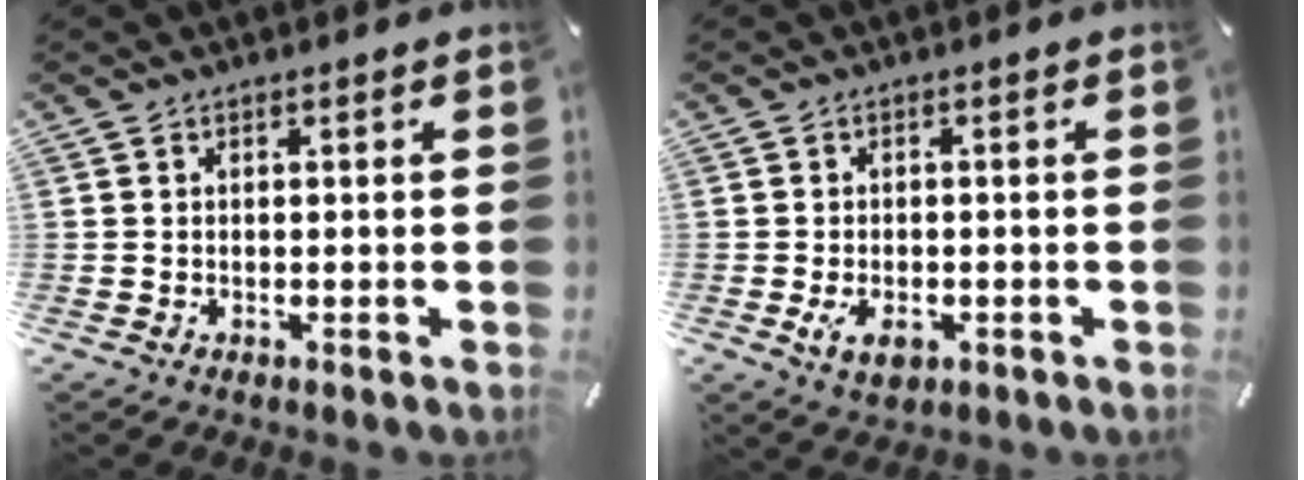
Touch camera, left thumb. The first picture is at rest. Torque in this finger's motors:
{"motor_torque": [0.20, 0.27, 0.15, -0.13, 0.01]}